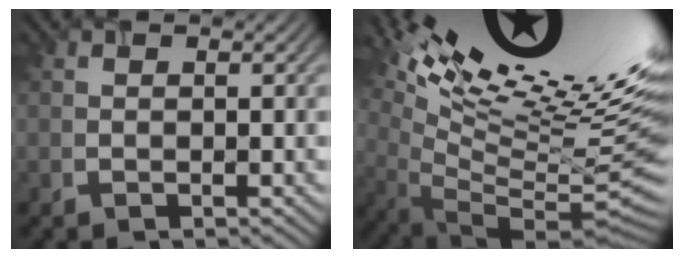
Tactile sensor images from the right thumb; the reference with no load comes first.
{"total": 19.0, "force": [9.1, 4.9, 15.9], "torque": [-0.217, 0.027, 0.157]}